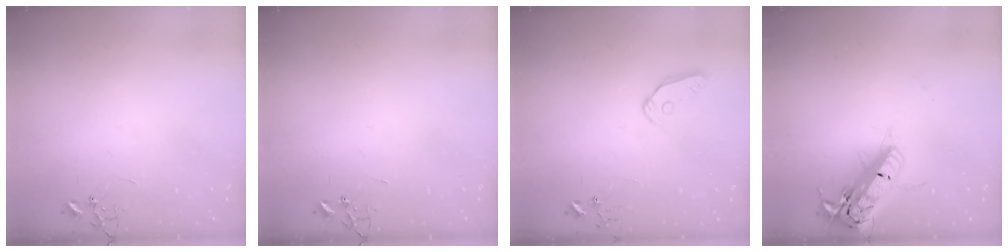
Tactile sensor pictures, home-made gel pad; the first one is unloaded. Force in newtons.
{"total": 0.0}
{"total": 7.7, "press": 7.7, "slide": 0.7}
{"total": 21.3, "press": 20.9, "slide": 4.3}